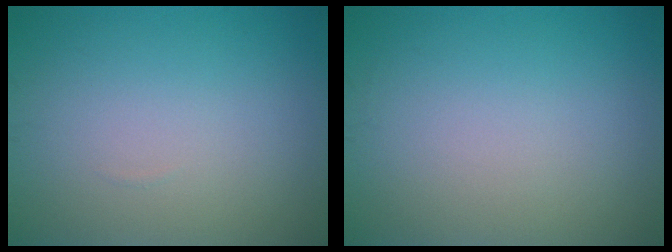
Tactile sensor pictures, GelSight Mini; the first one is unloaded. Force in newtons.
{"total": 0.0}